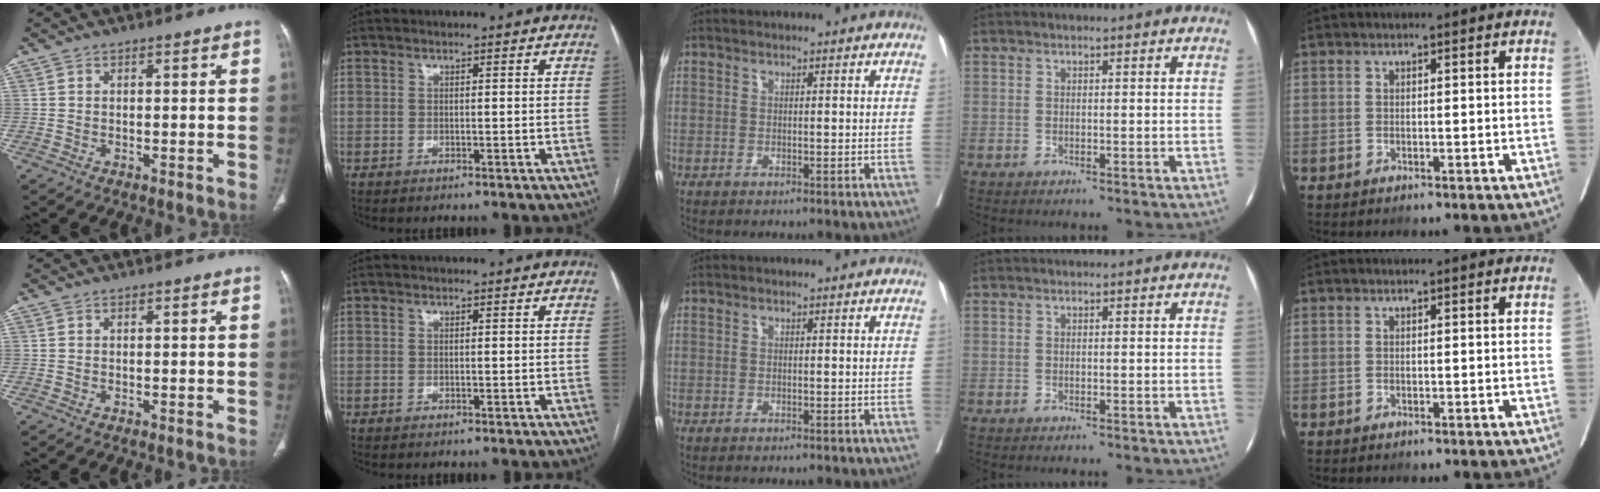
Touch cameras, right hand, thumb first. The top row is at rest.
{}